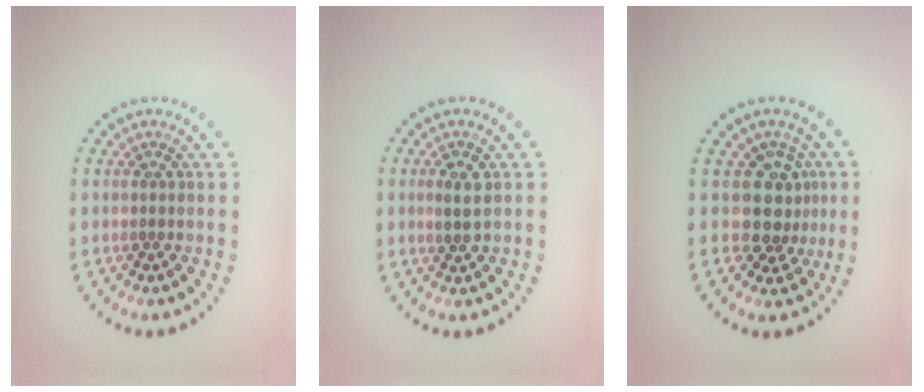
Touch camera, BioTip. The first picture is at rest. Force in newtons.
{"total": 1.9, "press": 1.8, "slide": 0.5}
{"total": 3.5, "press": 2.6, "slide": 2.3}